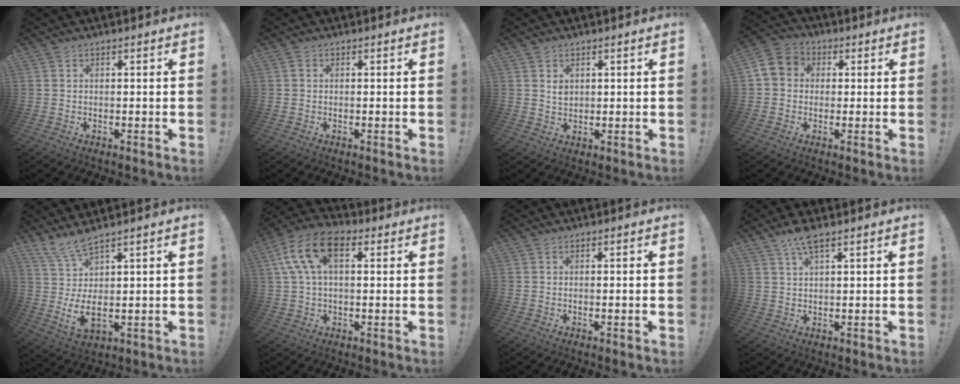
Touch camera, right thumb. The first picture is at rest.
{"total": 0.6, "force": [-0.1, 0.5, 0.2], "torque": [-0.004, 0.002, -0.001]}
{"total": 2.6, "force": [1.3, 2.1, 0.6], "torque": [0.007, -0.012, 0.020]}
{"total": 6.7, "force": [-0.3, 6.1, 2.9], "torque": [-0.044, 0.015, 0.000]}
{"total": 9.0, "force": [3.7, 2.6, 7.8], "torque": [-0.160, -0.037, 0.070]}
{"total": 13.6, "force": [4.2, 7.9, 10.2], "torque": [-0.206, 0.006, 0.080]}
{"total": 1.1, "force": [-0.2, -0.2, 1.1], "torque": [-0.017, -0.001, -0.005]}
{"total": 5.1, "force": [3.3, 1.0, 3.7], "torque": [-0.073, -0.010, 0.058]}